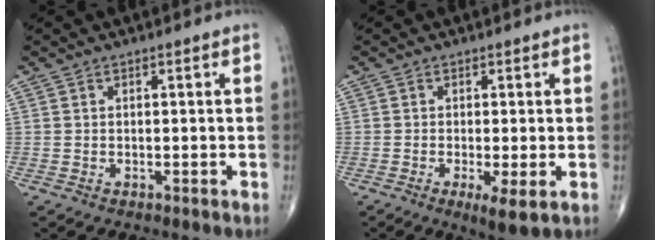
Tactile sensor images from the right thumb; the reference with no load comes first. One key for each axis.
{"total": 4.2, "fx": -1.1, "fy": 0.8, "fz": 3.9, "tx": -0.074, "ty": -0.016, "tz": -0.021}